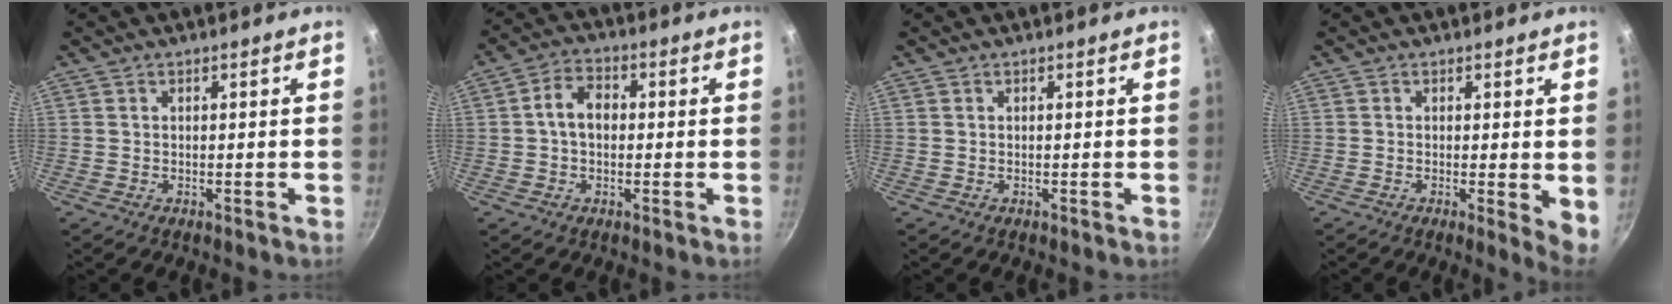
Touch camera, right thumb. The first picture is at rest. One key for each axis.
{"total": 4.5, "fx": 0.0, "fy": 3.2, "fz": 3.1, "tx": -0.043, "ty": 0.015, "tz": -0.006}
{"total": 0.0}
{"total": 4.7, "fx": 0.0, "fy": 1.2, "fz": 4.6, "tx": -0.059, "ty": -0.017, "tz": -0.003}